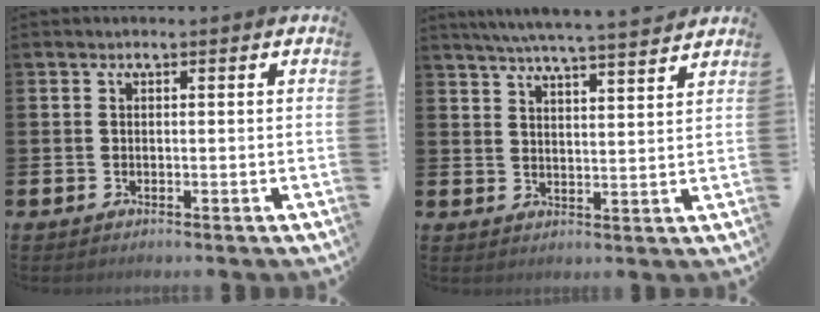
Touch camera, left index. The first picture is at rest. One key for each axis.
{"total": 6.0, "fx": 5.7, "fy": -0.4, "fz": 1.6, "tx": -0.041, "ty": -0.036, "tz": 0.100}